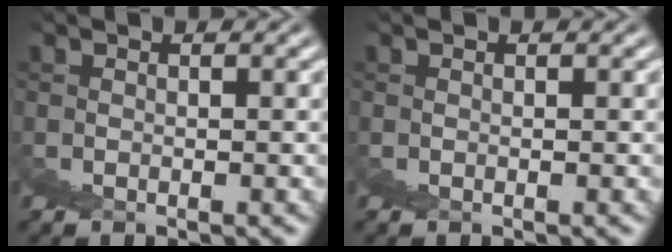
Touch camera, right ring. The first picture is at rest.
{"total": 0.0}